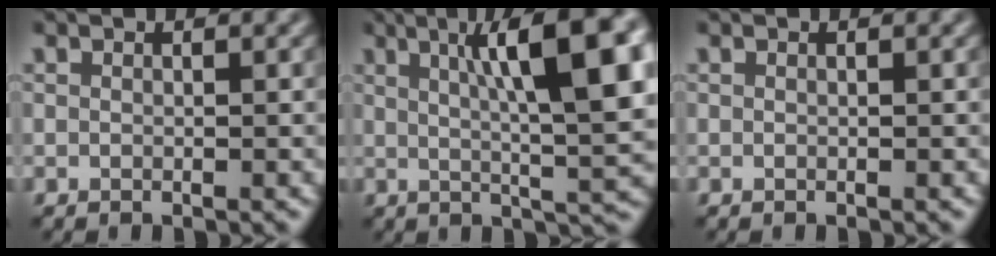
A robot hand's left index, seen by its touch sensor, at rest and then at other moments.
{"total": 12.6, "force": [3.6, 3.0, 11.7], "torque": [-0.144, 0.012, 0.053]}
{"total": 0.0}